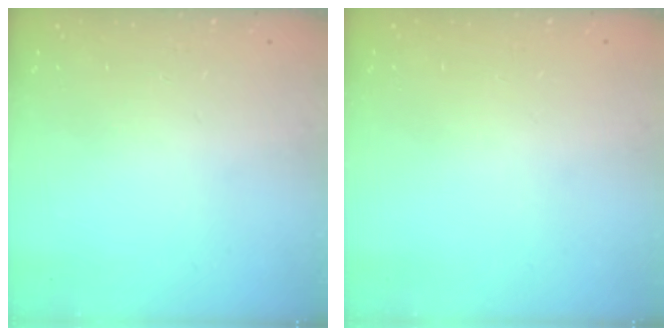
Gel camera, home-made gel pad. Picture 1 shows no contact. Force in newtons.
{"total": 0.0}